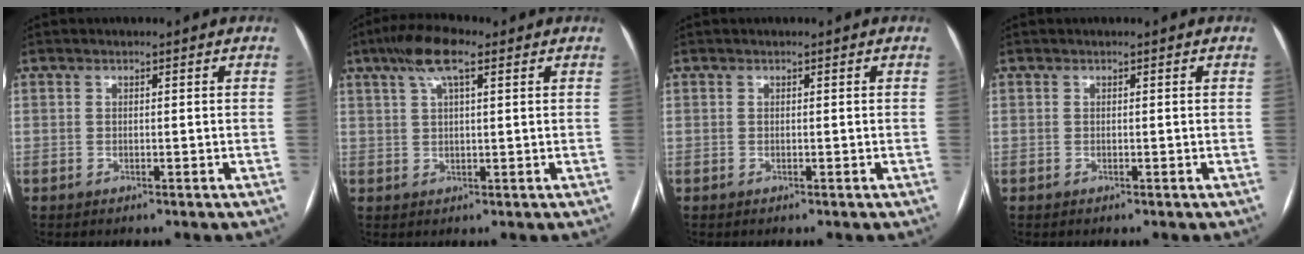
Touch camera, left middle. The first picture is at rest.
{"total": 6.8, "force": [3.8, 1.4, 5.5], "torque": [-0.114, 0.022, 0.068]}
{"total": 0.0}
{"total": 0.0}